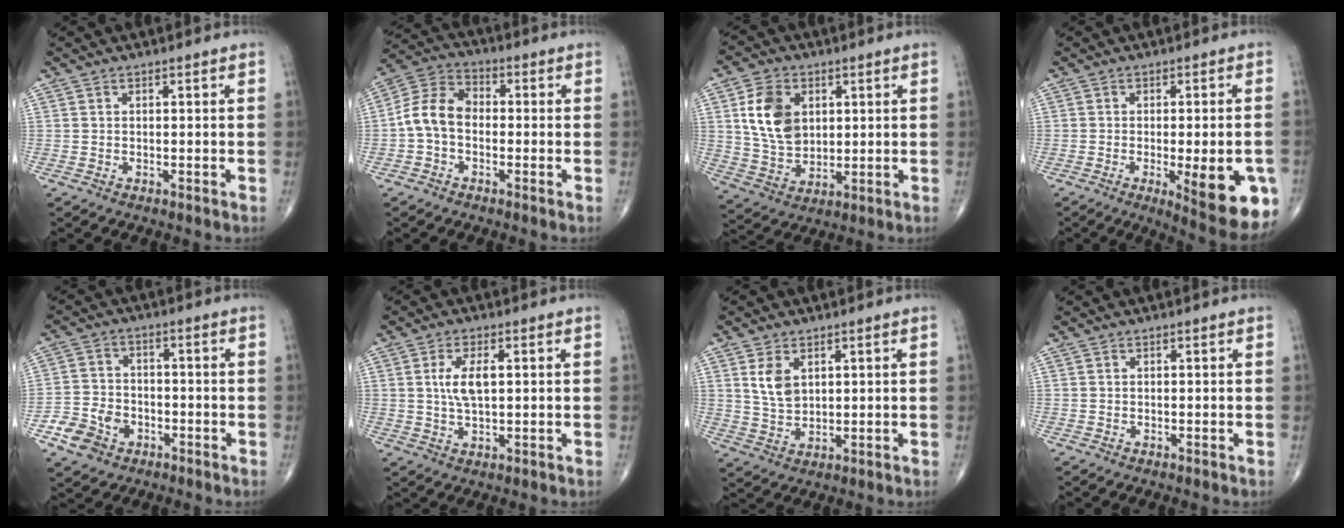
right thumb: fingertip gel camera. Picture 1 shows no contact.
{"total": 8.4, "force": [-1.3, 6.0, 5.7], "torque": [-0.098, 0.030, -0.041]}
{"total": 11.2, "force": [2.9, 8.0, 7.4], "torque": [-0.117, -0.011, 0.062]}
{"total": 14.8, "force": [-4.5, 4.5, 13.4], "torque": [-0.136, -0.001, -0.041]}
{"total": 7.9, "force": [-3.9, 6.1, 3.2], "torque": [-0.043, 0.025, -0.069]}
{"total": 5.7, "force": [1.1, 2.5, 5.0], "torque": [-0.100, -0.001, 0.022]}
{"total": 5.4, "force": [2.1, 3.4, 3.6], "torque": [-0.058, -0.012, 0.048]}
{"total": 0.0}